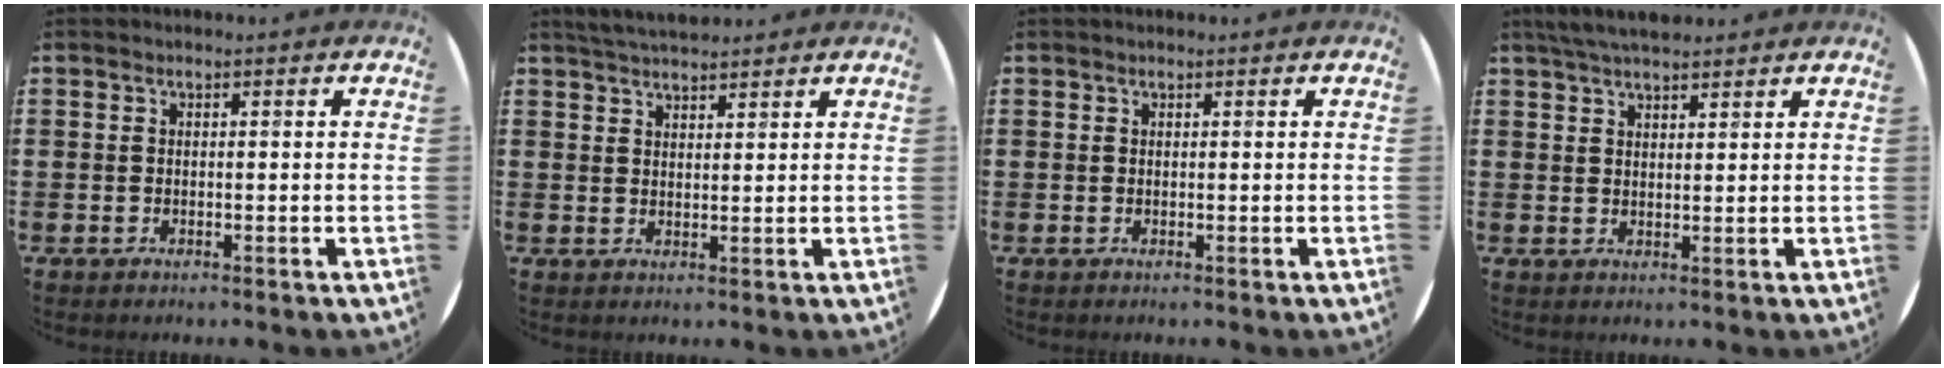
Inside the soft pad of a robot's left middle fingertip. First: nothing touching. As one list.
[{"total": 3.7, "force": [3.6, 0.5, 0.6], "torque": [-0.019, -0.006, 0.067]}, {"total": 0.0}, {"total": 4.3, "force": [3.9, 0.9, 1.5], "torque": [-0.038, -0.003, 0.072]}]